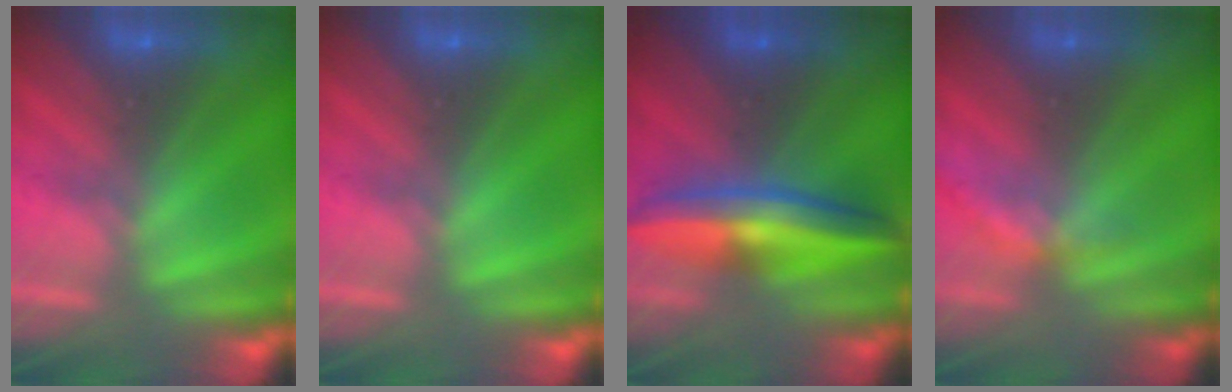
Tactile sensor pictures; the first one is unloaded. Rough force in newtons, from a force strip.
{"total": 0.0}
{"total": 7.2}
{"total": 1.9}